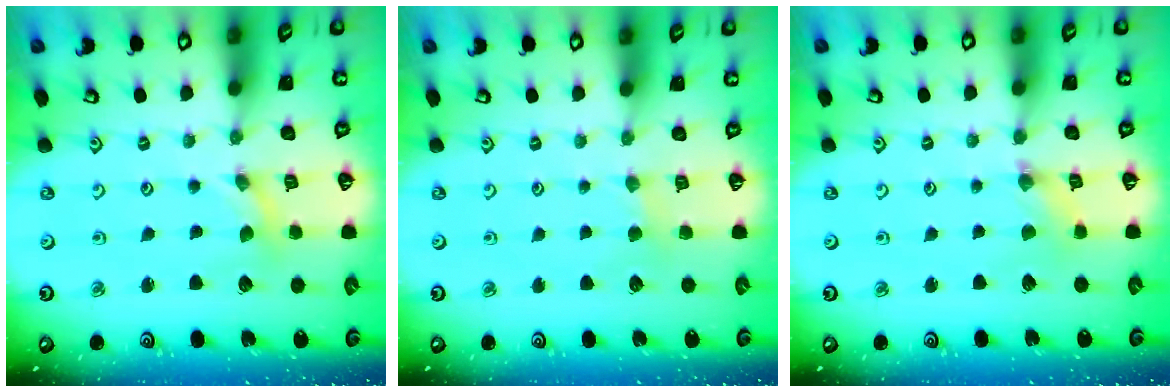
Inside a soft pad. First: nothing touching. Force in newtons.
{"total": 2.5, "press": 2.4, "slide": 0.4}
{"total": 1.2, "press": 1.2, "slide": 0.3}